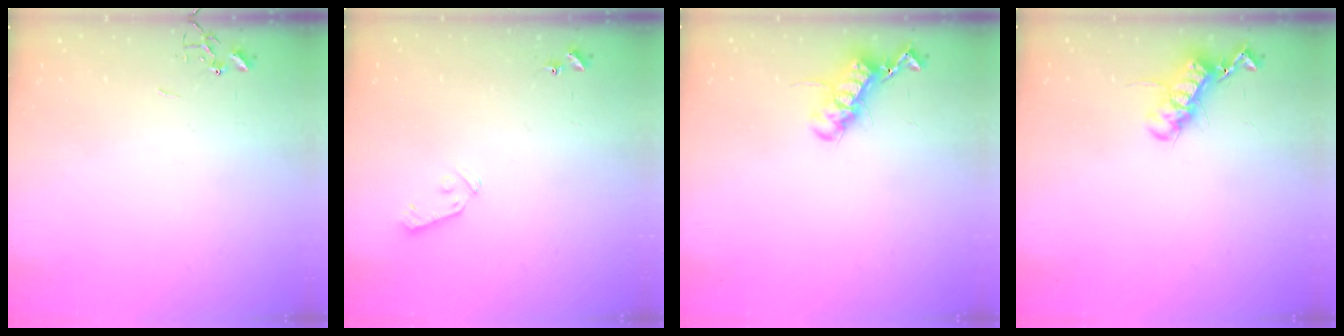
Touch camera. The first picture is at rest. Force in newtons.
{"total": 5.9, "press": 5.9, "slide": 0.6}
{"total": 12.8, "press": 12.8, "slide": 0.8}
{"total": 12.8, "press": 12.8, "slide": 0.8}